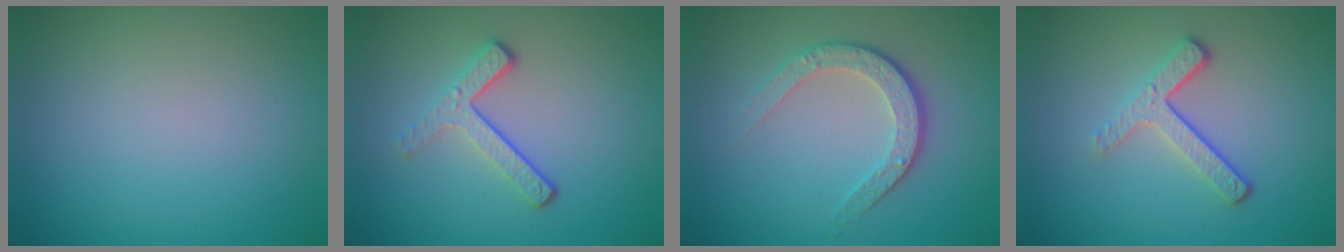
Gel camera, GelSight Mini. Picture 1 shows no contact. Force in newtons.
{"total": 3.1, "press": 2.3, "slide": 2.1}
{"total": 3.4, "press": 2.6, "slide": 2.2}
{"total": 3.4, "press": 2.3, "slide": 2.5}